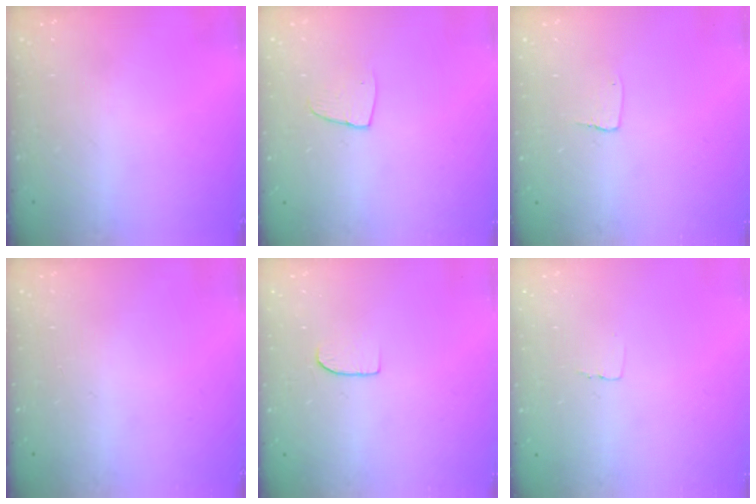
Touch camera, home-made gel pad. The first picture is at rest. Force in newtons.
{"total": 6.4, "press": 6.4, "slide": 0.3}
{"total": 3.2, "press": 3.2, "slide": 0.3}
{"total": 0.0}
{"total": 5.0, "press": 5.0, "slide": 0.5}
{"total": 2.6, "press": 2.6, "slide": 0.1}